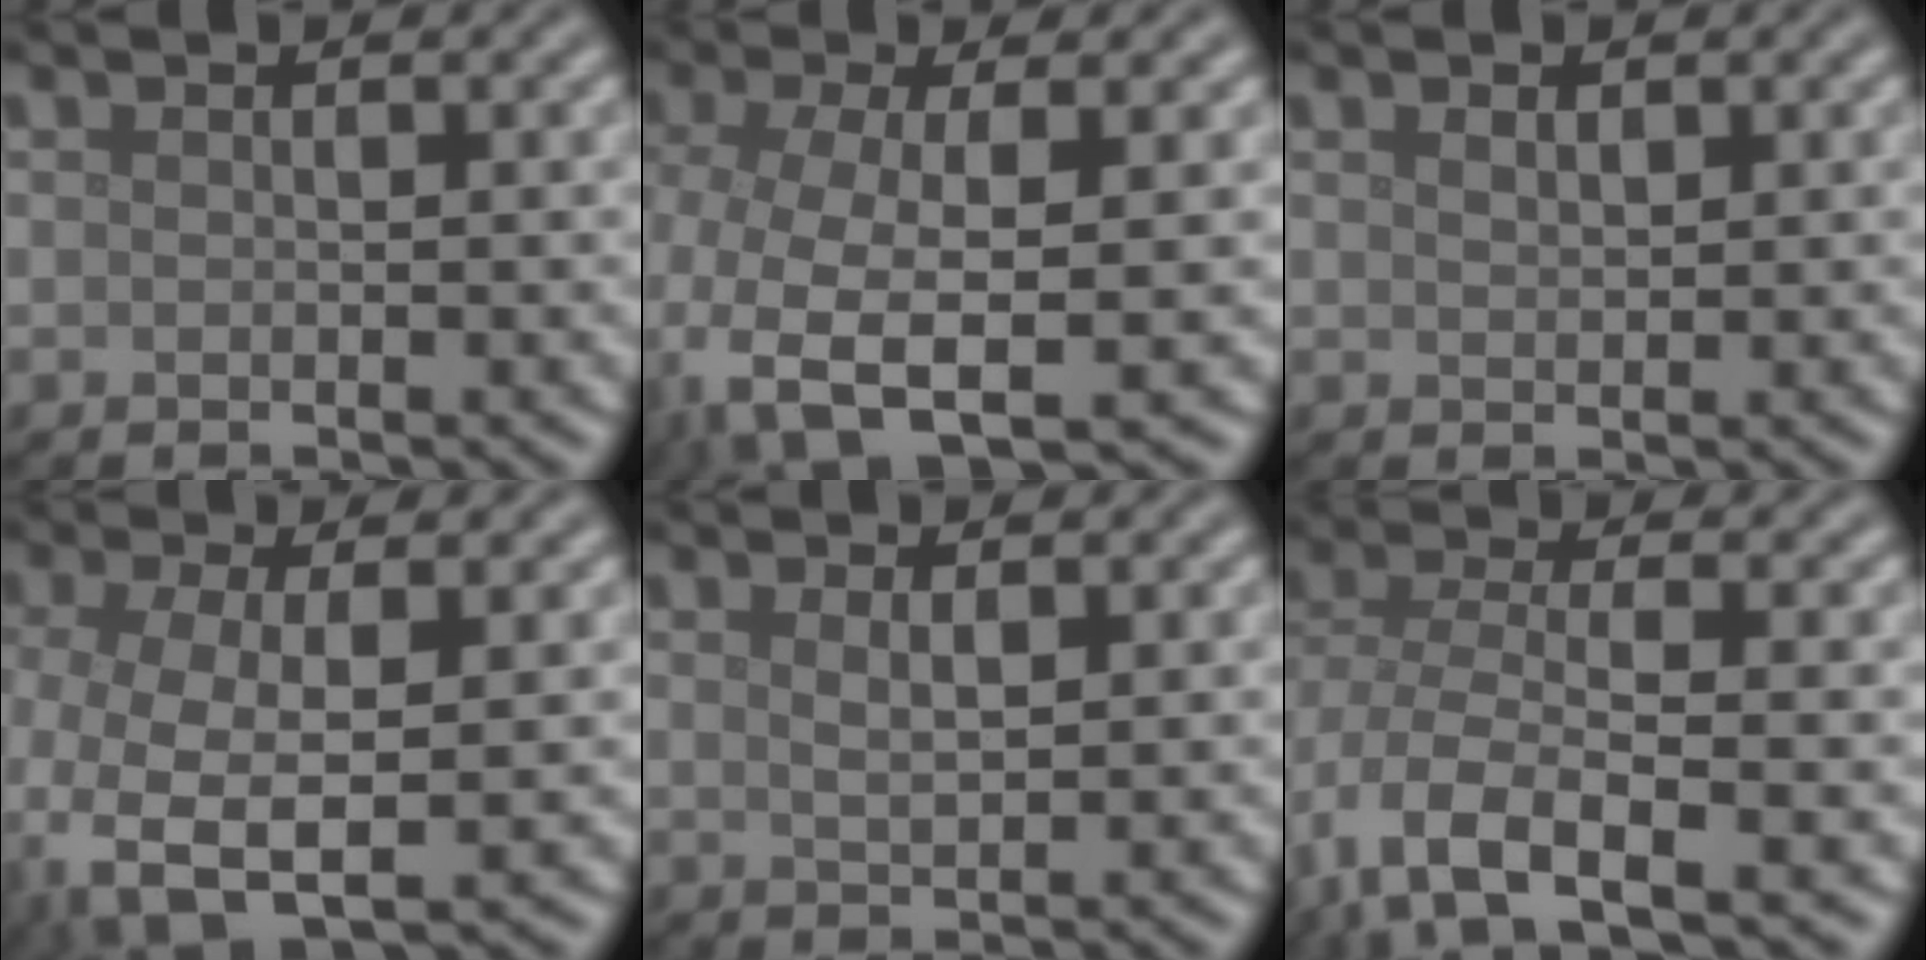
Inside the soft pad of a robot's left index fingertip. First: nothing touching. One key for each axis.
{"total": 8.4, "fx": -2.9, "fy": 3.4, "fz": 7.1, "tx": -0.164, "ty": -0.019, "tz": -0.053}
{"total": 0.9, "fx": 0.6, "fy": 0.4, "fz": 0.4, "tx": -0.010, "ty": -0.001, "tz": 0.012}
{"total": 7.5, "fx": -2.6, "fy": 3.1, "fz": 6.3, "tx": -0.153, "ty": -0.020, "tz": -0.049}
{"total": 1.4, "fx": 0.7, "fy": 0.4, "fz": 1.2, "tx": -0.019, "ty": -0.001, "tz": 0.013}
{"total": 6.8, "fx": -3.0, "fy": 2.9, "fz": 5.4, "tx": -0.116, "ty": -0.008, "tz": -0.065}